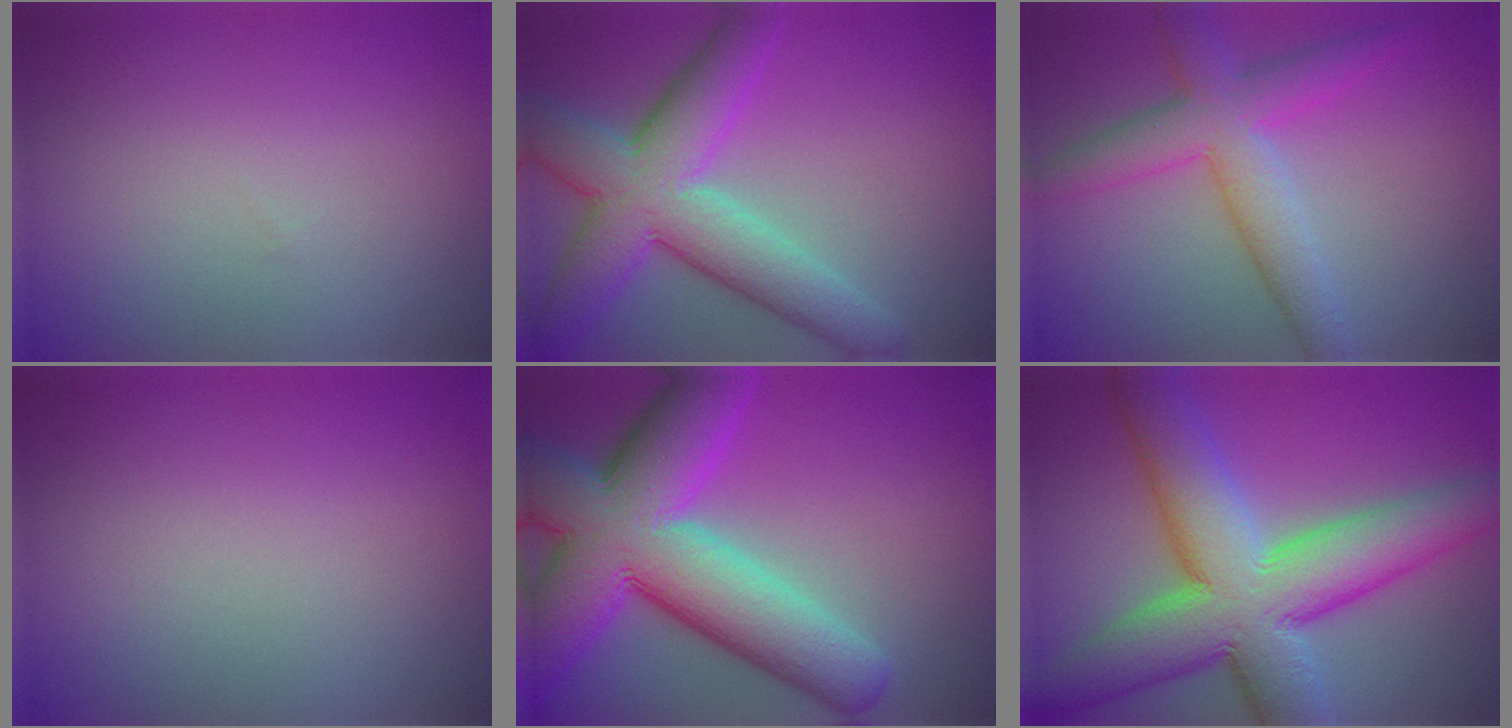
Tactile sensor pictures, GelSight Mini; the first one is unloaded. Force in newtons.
{"total": 8.9, "press": 8.9, "slide": 0.4}
{"total": 5.6, "press": 5.6, "slide": 0.2}
{"total": 0.0}
{"total": 14.0, "press": 14.0, "slide": 0.7}
{"total": 12.6, "press": 12.6, "slide": 0.5}